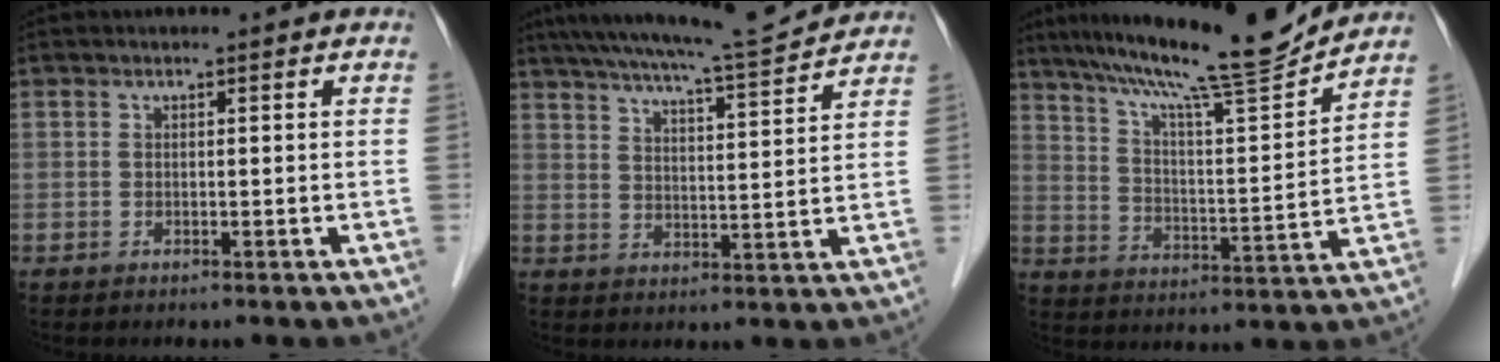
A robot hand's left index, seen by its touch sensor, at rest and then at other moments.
{"total": 13.4, "force": [12.4, 0.0, 5.0], "torque": [-0.089, 0.006, 0.183]}
{"total": 17.2, "force": [15.2, -0.3, 8.0], "torque": [-0.136, -0.005, 0.237]}